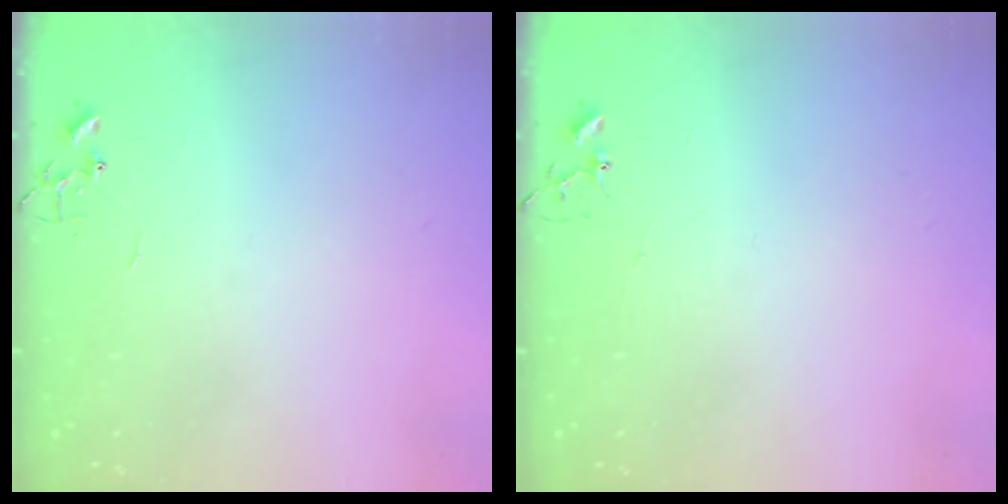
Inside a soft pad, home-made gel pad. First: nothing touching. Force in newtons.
{"total": 3.2, "press": 3.2, "slide": 0.3}